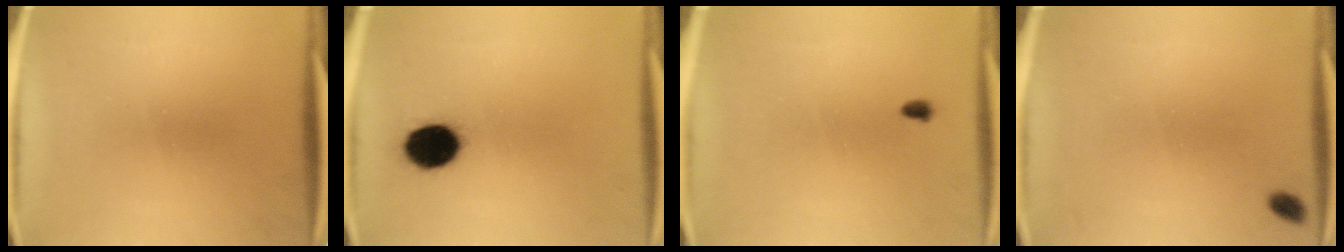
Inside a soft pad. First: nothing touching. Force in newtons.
{"total": 10.1}
{"total": 1.0}
{"total": 4.1}